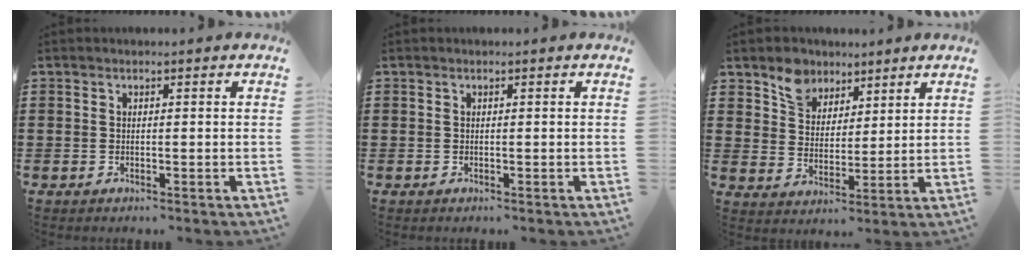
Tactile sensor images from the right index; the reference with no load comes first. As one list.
[{"total": 0.0}, {"total": 6.1, "force": [4.5, 4.0, 1.0], "torque": [-0.039, 0.002, 0.083]}]